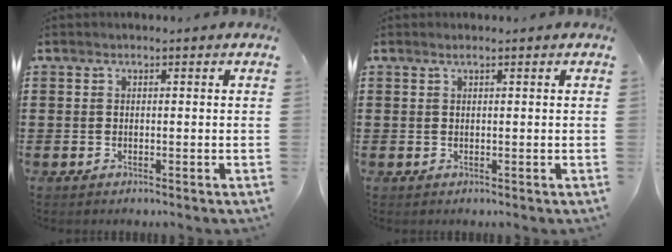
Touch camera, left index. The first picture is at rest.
{"total": 0.6, "force": [0.4, -0.1, 0.5], "torque": [-0.009, -0.002, 0.008]}